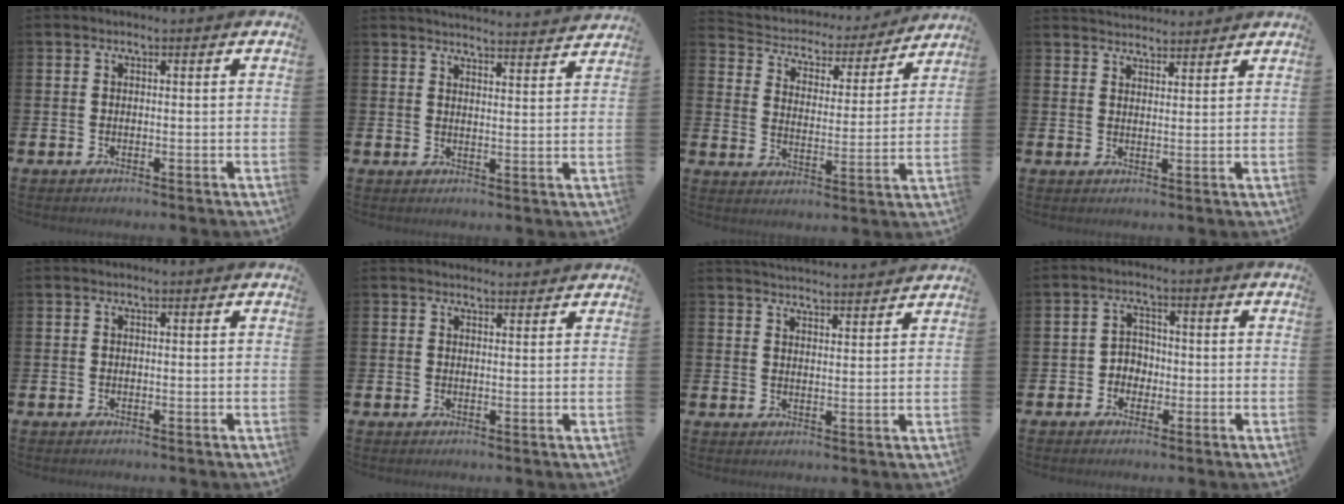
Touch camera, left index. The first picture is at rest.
{"total": 3.8, "force": [3.8, -0.2, 0.2], "torque": [-0.002, -0.033, 0.065]}
{"total": 4.3, "force": [3.9, 1.8, 0.3], "torque": [-0.040, -0.034, 0.060]}
{"total": 3.0, "force": [3.0, 0.6, -0.2], "torque": [-0.002, -0.014, 0.056]}
{"total": 0.0}
{"total": 1.6, "force": [1.6, 0.3, -0.1], "torque": [0.006, -0.005, 0.027]}
{"total": 3.7, "force": [3.7, -0.2, 0.0], "torque": [-0.007, -0.027, 0.066]}
{"total": 2.8, "force": [-1.3, 2.3, 1.0], "torque": [-0.024, 0.009, -0.031]}